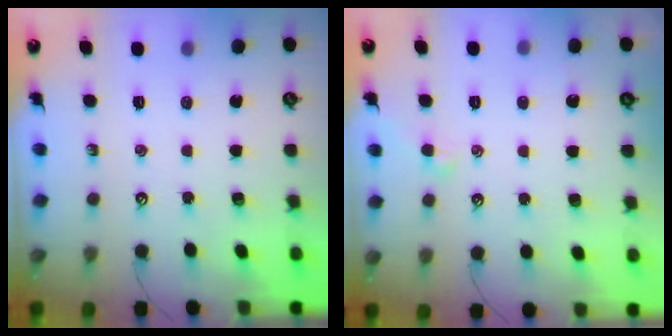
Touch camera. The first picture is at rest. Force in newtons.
{"total": 0.8, "press": 0.6, "slide": 0.6}